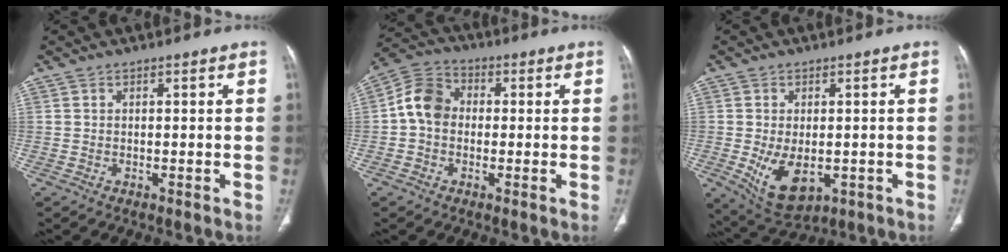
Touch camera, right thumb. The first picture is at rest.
{"total": 8.0, "force": [-0.2, 6.4, 4.7], "torque": [-0.076, 0.025, -0.017]}
{"total": 8.9, "force": [-1.9, 5.3, 7.0], "torque": [-0.116, -0.012, -0.011]}